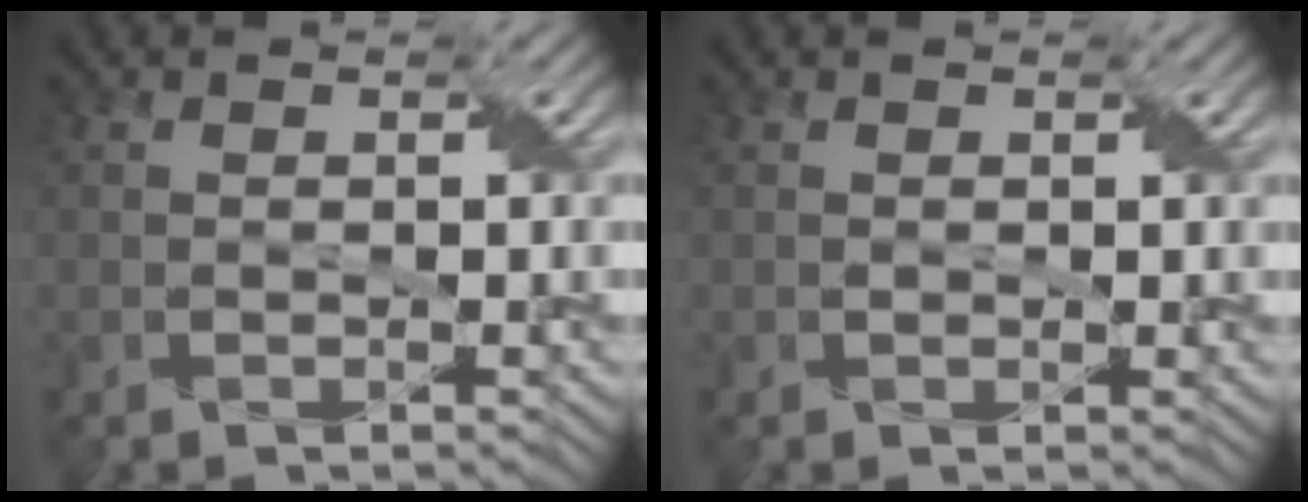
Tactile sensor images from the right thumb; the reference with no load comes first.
{"total": 0.8, "force": [0.4, 0.6, 0.5], "torque": [-0.009, 0.000, 0.009]}